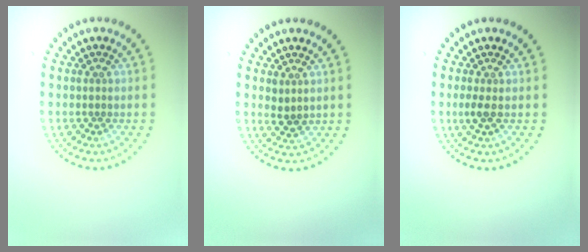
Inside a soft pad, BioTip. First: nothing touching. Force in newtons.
{"total": 1.2, "press": 1.1, "slide": 0.5}
{"total": 0.9, "press": 0.9, "slide": 0.3}